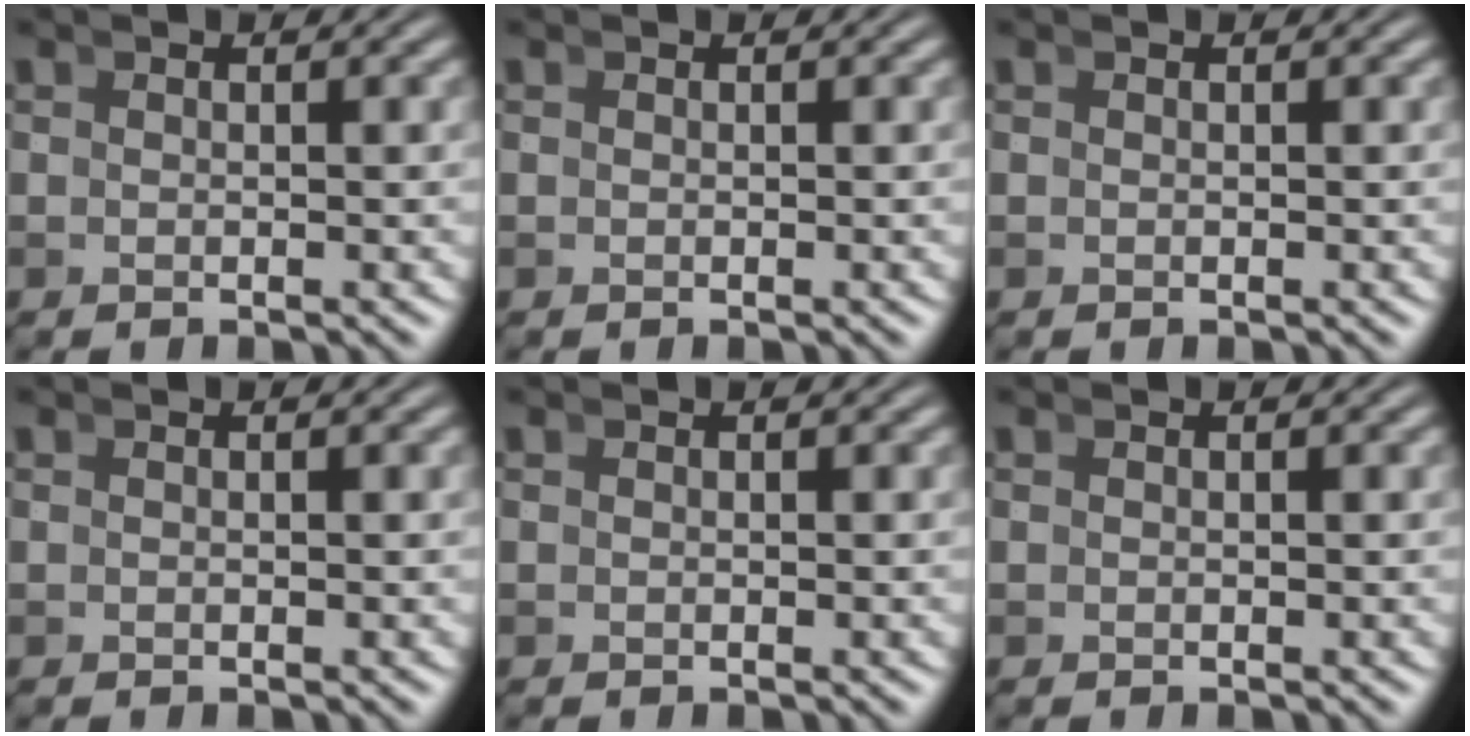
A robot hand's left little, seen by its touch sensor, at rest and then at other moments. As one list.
[{"total": 0.0}, {"total": 0.0}, {"total": 0.0}, {"total": 0.0}, {"total": 0.0}]